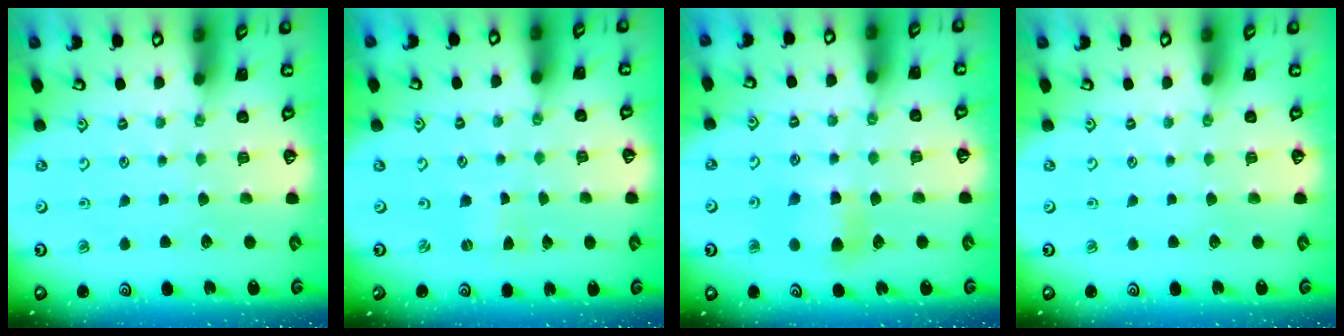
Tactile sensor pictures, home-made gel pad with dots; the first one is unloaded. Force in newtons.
{"total": 0.0}
{"total": 5.9, "press": 5.9, "slide": 0.3}
{"total": 0.0}